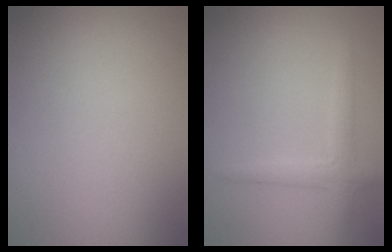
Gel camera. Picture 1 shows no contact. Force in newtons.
{"total": 2.3, "press": 2.3, "slide": 0.1}